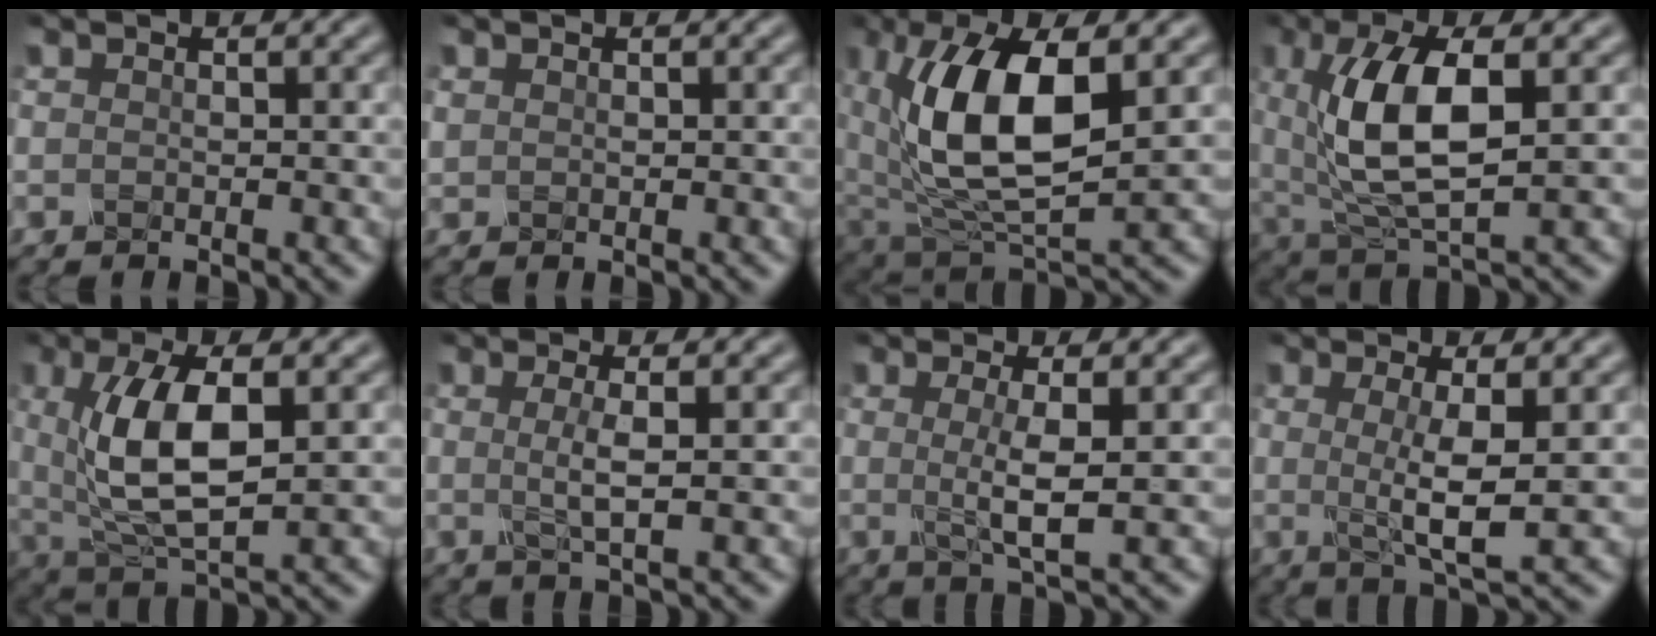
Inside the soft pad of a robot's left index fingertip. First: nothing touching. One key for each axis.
{"total": 0.6, "fx": 0.3, "fy": 0.5, "fz": 0.1, "tx": -0.003, "ty": -0.002, "tz": 0.009}
{"total": 11.5, "fx": 2.0, "fy": 5.6, "fz": 9.9, "tx": -0.188, "ty": 0.001, "tz": 0.034}
{"total": 8.6, "fx": 1.2, "fy": 3.4, "fz": 7.8, "tx": -0.156, "ty": -0.002, "tz": 0.023}
{"total": 7.7, "fx": 1.0, "fy": 2.9, "fz": 7.1, "tx": -0.144, "ty": -0.006, "tz": 0.021}
{"total": 2.4, "fx": 0.2, "fy": 0.5, "fz": 2.3, "tx": -0.046, "ty": -0.003, "tz": 0.003}
{"total": 3.4, "fx": 0.3, "fy": 0.6, "fz": 3.3, "tx": -0.062, "ty": -0.008, "tz": 0.006}
{"total": 4.3, "fx": 0.4, "fy": 0.8, "fz": 4.2, "tx": -0.078, "ty": -0.009, "tz": 0.008}